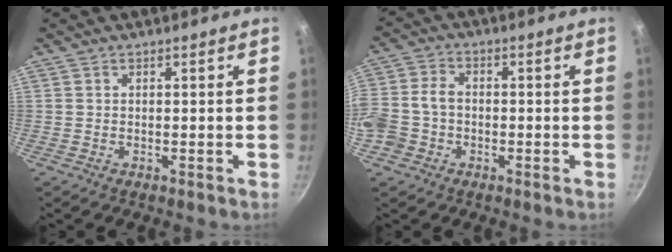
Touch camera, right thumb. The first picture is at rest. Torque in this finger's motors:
{"motor_torque": [0.13, 0.03, 0.50, -0.26, 0.34]}